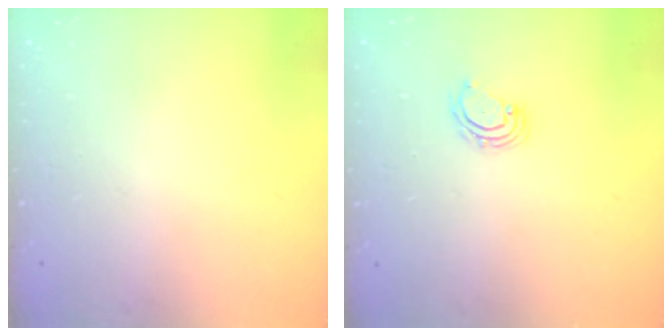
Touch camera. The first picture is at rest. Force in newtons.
{"total": 4.2, "press": 4.2, "slide": 0.5}